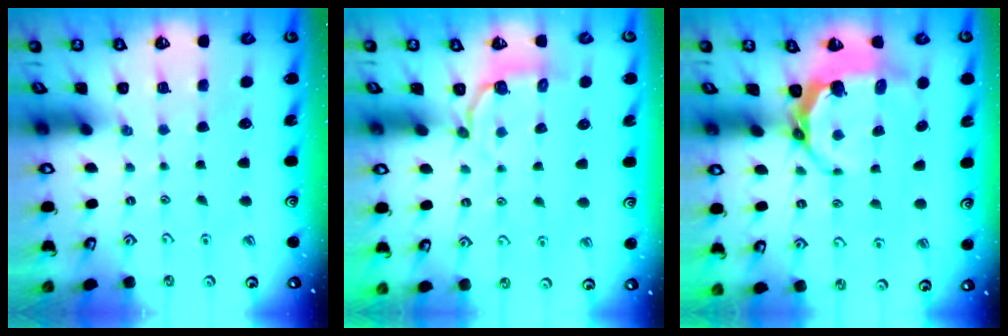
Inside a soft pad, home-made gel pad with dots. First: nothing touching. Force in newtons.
{"total": 3.1, "press": 1.6, "slide": 2.6}
{"total": 6.2, "press": 5.3, "slide": 3.2}